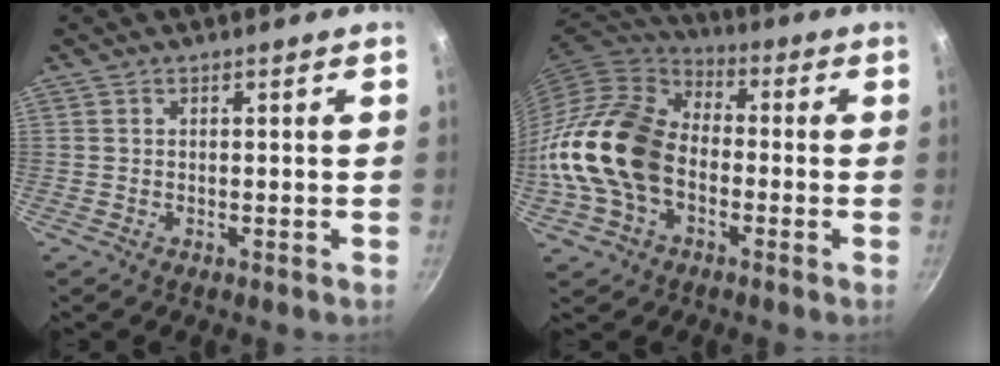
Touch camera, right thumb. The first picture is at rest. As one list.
[{"total": 18.1, "force": [-3.4, 12.9, 12.3], "torque": [-0.210, 0.040, -0.080]}]